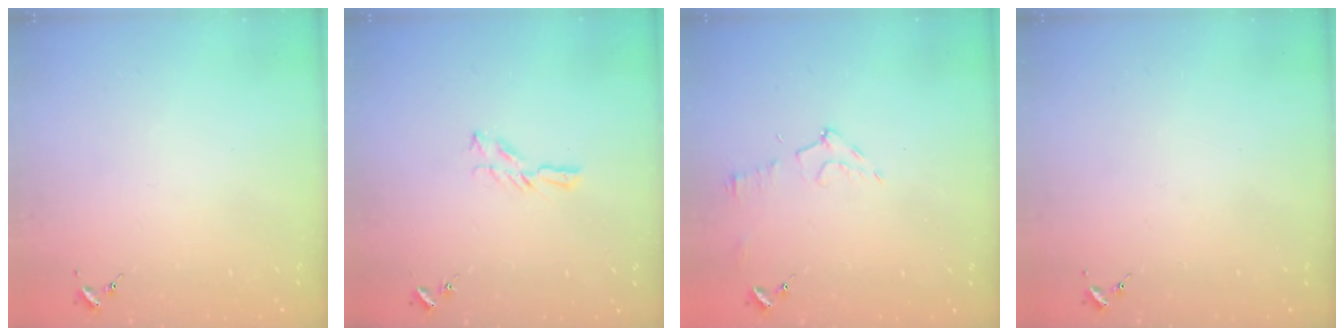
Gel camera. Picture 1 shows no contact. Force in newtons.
{"total": 5.1, "press": 5.1, "slide": 0.5}
{"total": 7.4, "press": 7.4, "slide": 0.7}
{"total": 0.0}